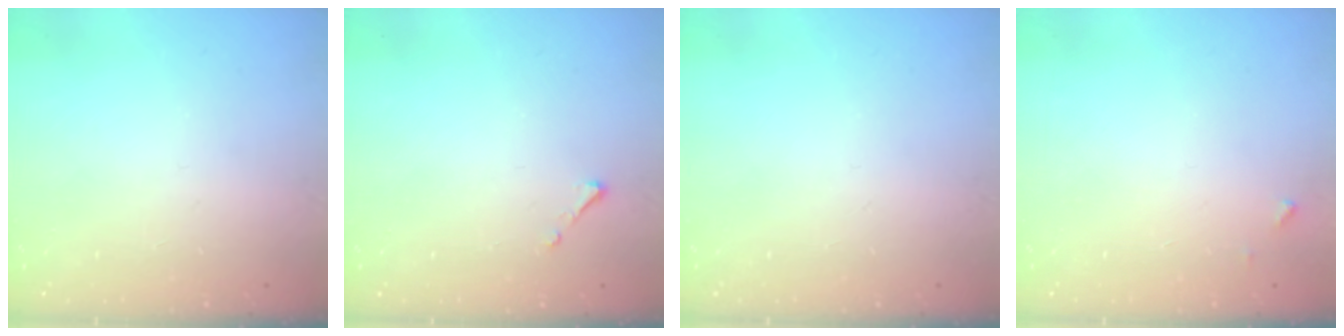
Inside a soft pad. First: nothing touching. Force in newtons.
{"total": 2.5, "press": 2.5, "slide": 0.3}
{"total": 0.0}
{"total": 3.6, "press": 3.6, "slide": 0.2}